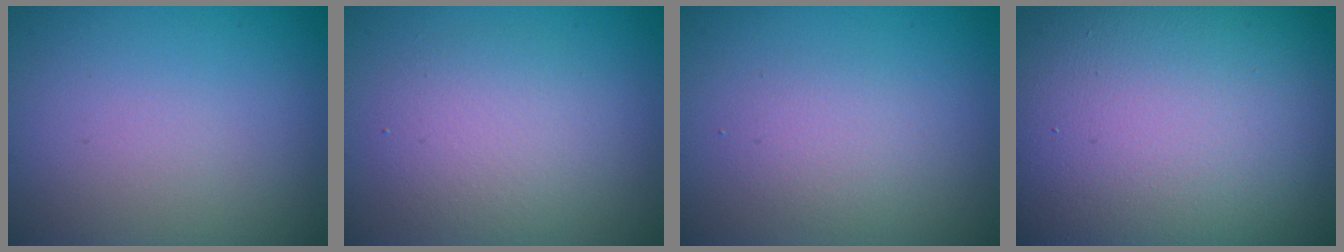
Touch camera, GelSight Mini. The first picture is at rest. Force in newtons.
{"total": 3.7, "press": 3.6, "slide": 0.3}
{"total": 1.8, "press": 1.8, "slide": 0.0}
{"total": 21.2, "press": 21.2, "slide": 1.4}